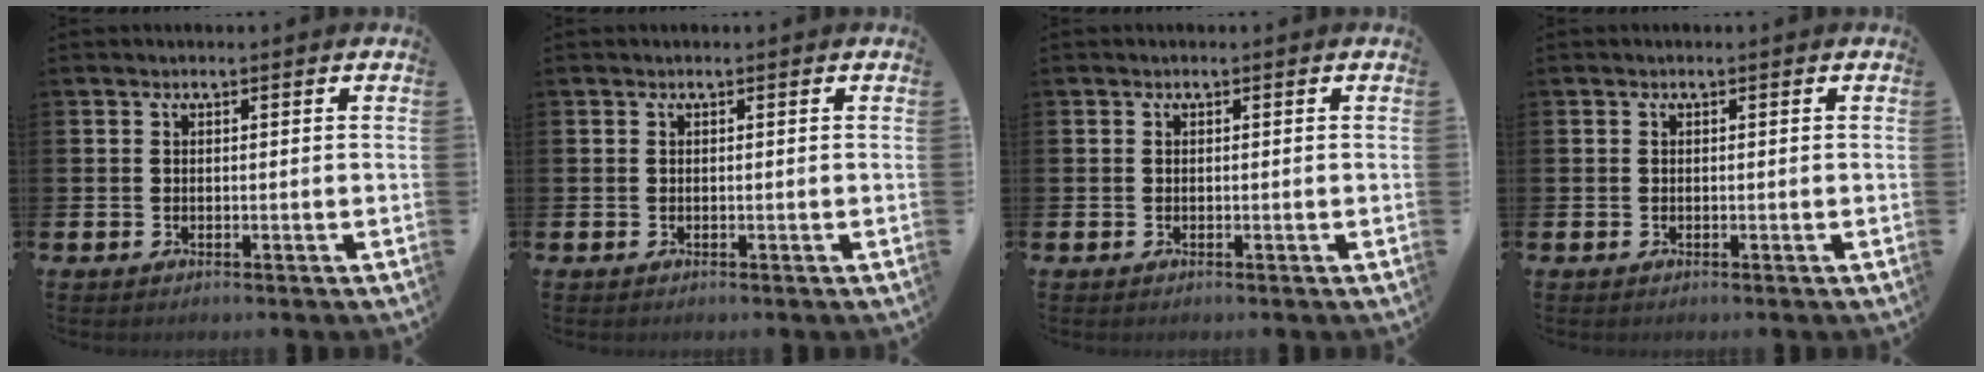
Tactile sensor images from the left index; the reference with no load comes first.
{"total": 0.0}
{"total": 0.0}
{"total": 0.0}